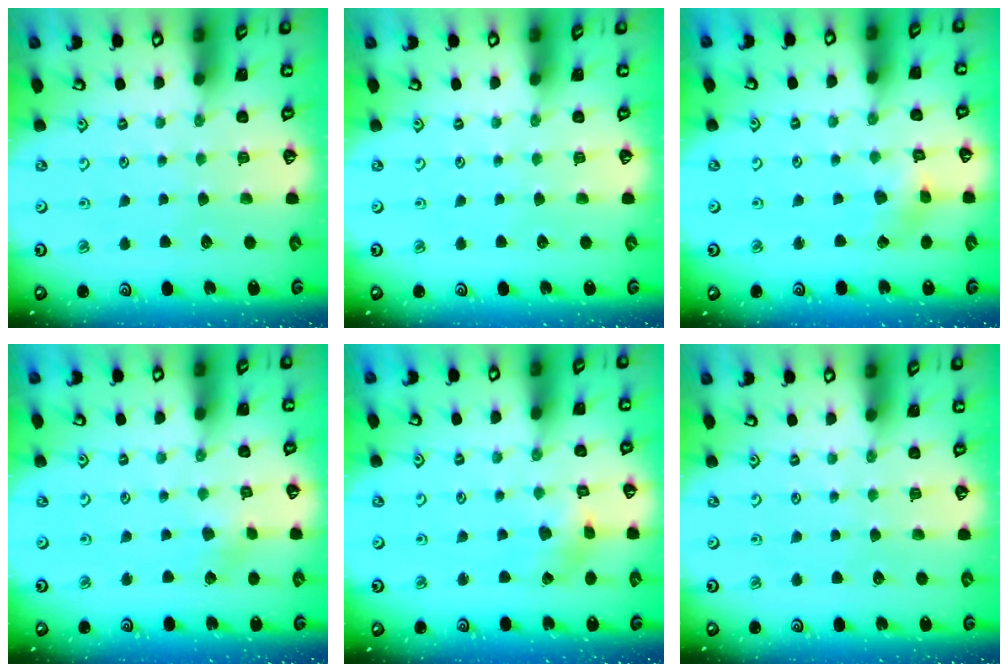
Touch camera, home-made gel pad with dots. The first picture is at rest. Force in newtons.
{"total": 0.0}
{"total": 2.9, "press": 2.9, "slide": 0.3}
{"total": 2.3, "press": 2.3, "slide": 0.3}
{"total": 2.6, "press": 2.6, "slide": 0.5}
{"total": 0.0}